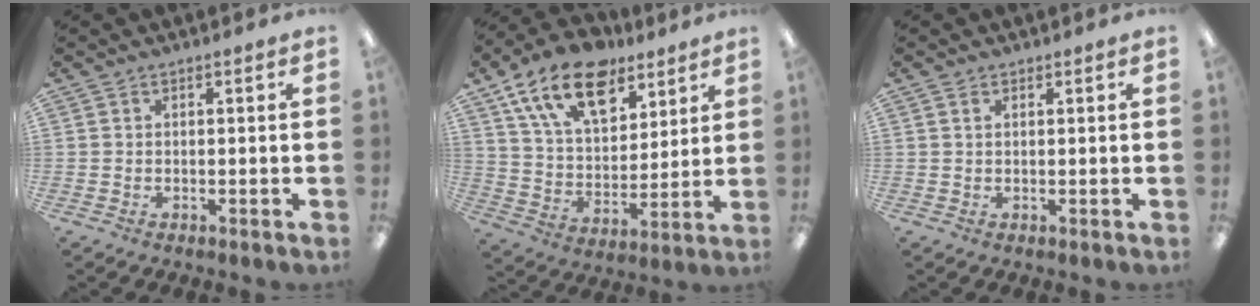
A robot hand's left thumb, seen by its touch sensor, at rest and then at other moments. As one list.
[{"total": 18.4, "force": [11.5, 10.2, 10.2], "torque": [-0.178, -0.048, 0.208]}, {"total": 1.0, "force": [0.6, 0.5, 0.6], "torque": [-0.013, 0.002, 0.010]}]